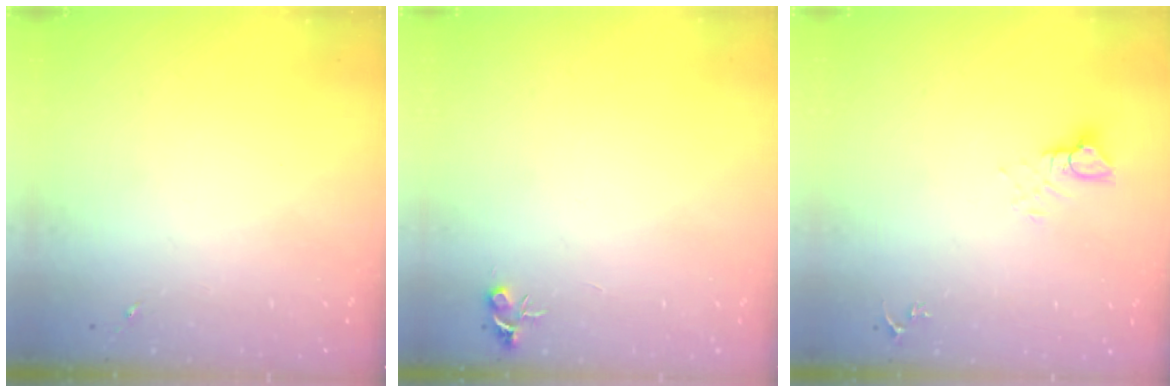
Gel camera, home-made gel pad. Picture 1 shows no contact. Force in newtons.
{"total": 4.7, "press": 4.7, "slide": 0.6}
{"total": 4.2, "press": 4.2, "slide": 0.4}